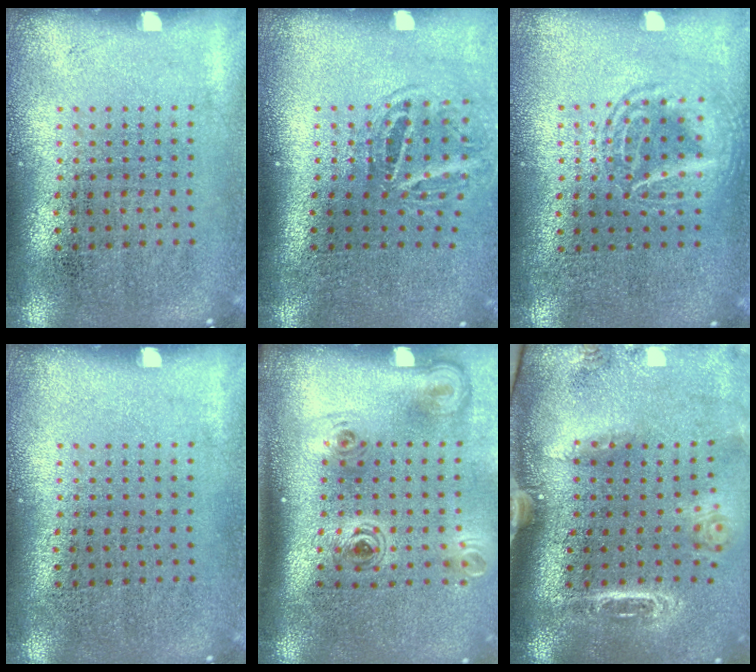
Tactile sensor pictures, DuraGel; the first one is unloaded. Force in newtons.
{"total": 1.7, "press": 1.1, "slide": 1.3}
{"total": 1.4, "press": 1.4, "slide": 0.1}
{"total": 0.0}
{"total": 2.2, "press": 1.5, "slide": 1.7}
{"total": 2.2, "press": 1.9, "slide": 1.0}